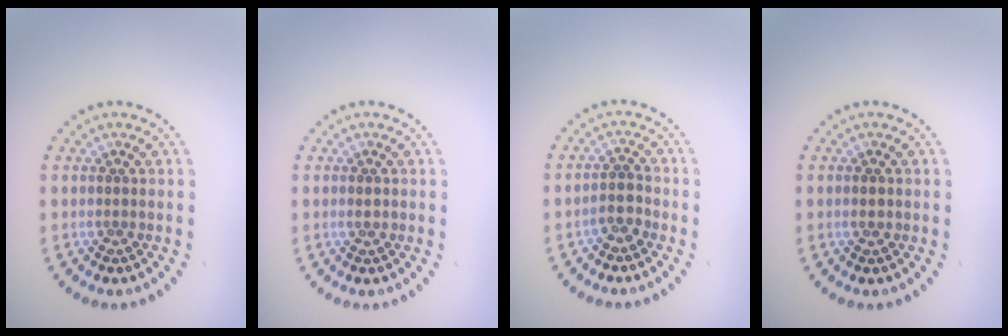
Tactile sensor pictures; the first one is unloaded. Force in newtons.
{"total": 0.9, "press": 0.9, "slide": 0.1}
{"total": 1.8, "press": 1.4, "slide": 1.1}
{"total": 1.1, "press": 1.1, "slide": 0.1}